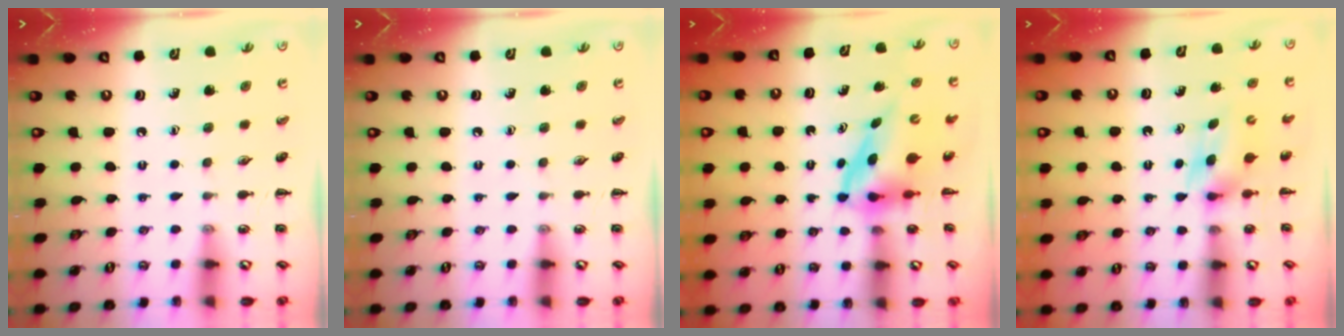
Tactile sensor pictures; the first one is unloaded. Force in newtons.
{"total": 0.0}
{"total": 3.9, "press": 3.8, "slide": 0.8}
{"total": 3.9, "press": 3.8, "slide": 1.1}